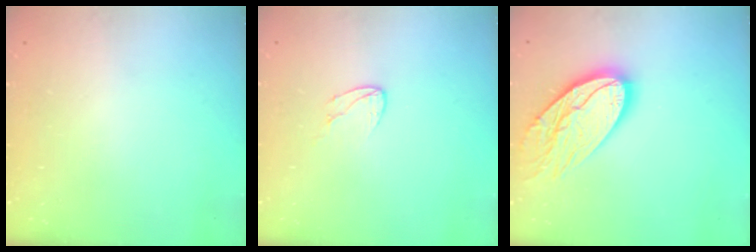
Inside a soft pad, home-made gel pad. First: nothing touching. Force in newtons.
{"total": 5.8, "press": 5.8, "slide": 0.5}
{"total": 15.9, "press": 15.9, "slide": 1.1}